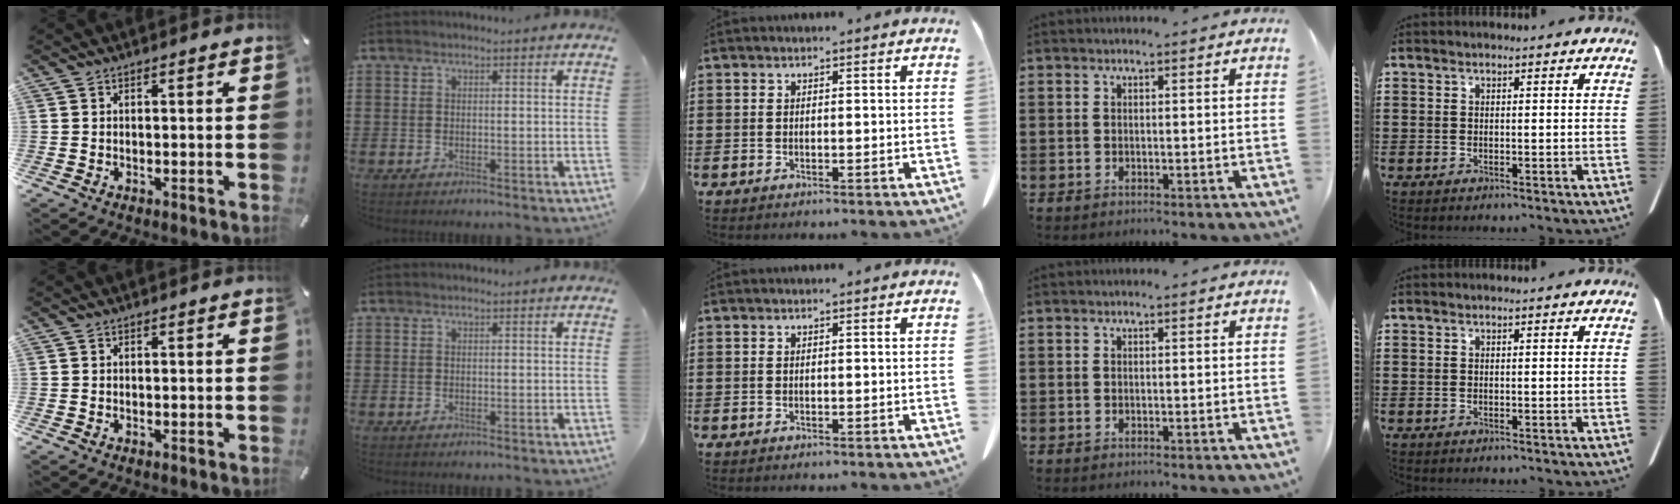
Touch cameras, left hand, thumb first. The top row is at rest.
{}